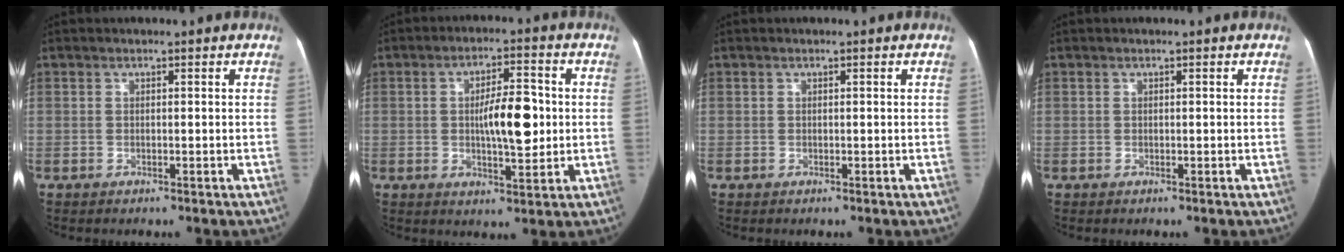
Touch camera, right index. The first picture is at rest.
{"total": 9.4, "force": [0.1, 3.0, 8.9], "torque": [-0.147, 0.014, 0.005]}
{"total": 0.0}
{"total": 0.0}